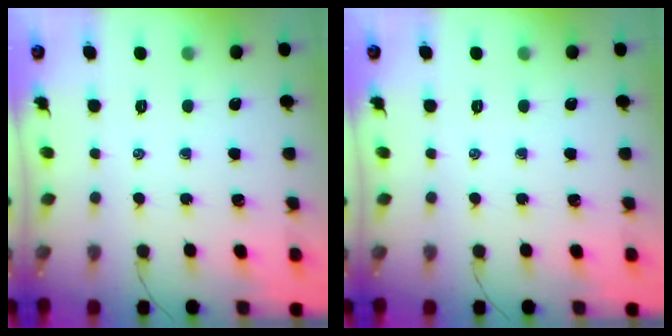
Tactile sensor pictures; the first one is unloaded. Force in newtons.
{"total": 0.0}